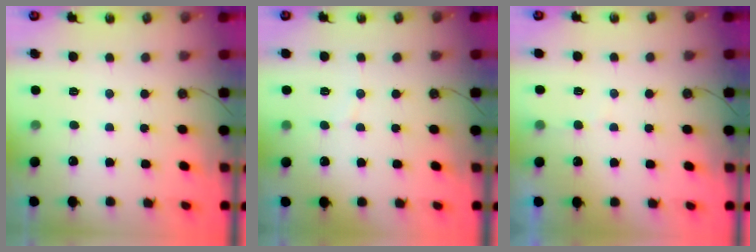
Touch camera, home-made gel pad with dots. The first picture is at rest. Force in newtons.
{"total": 3.4, "press": 3.4, "slide": 0.2}
{"total": 2.6, "press": 2.6, "slide": 0.3}